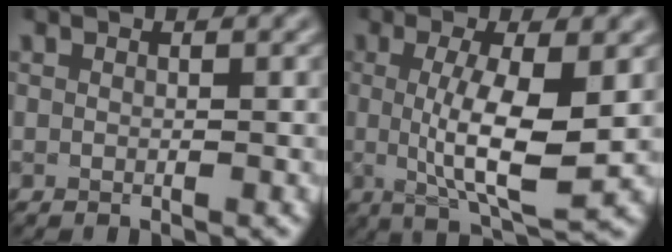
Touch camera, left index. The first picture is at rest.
{"total": 7.2, "force": [-0.1, 1.8, 6.9], "torque": [-0.118, -0.008, 0.003]}